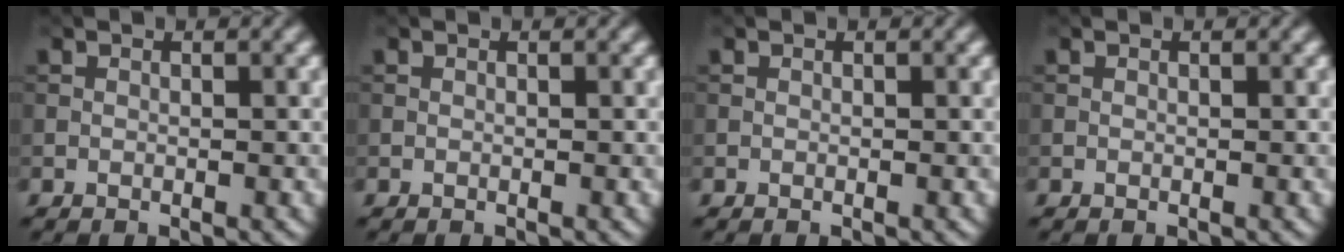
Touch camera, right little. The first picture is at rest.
{"total": 0.0}
{"total": 0.0}
{"total": 0.0}